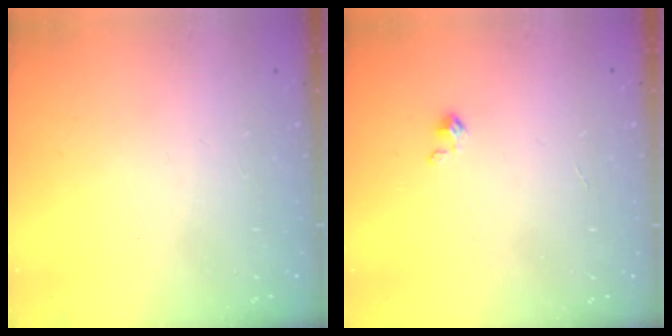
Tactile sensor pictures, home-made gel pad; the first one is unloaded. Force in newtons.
{"total": 1.1, "press": 1.1, "slide": 0.2}